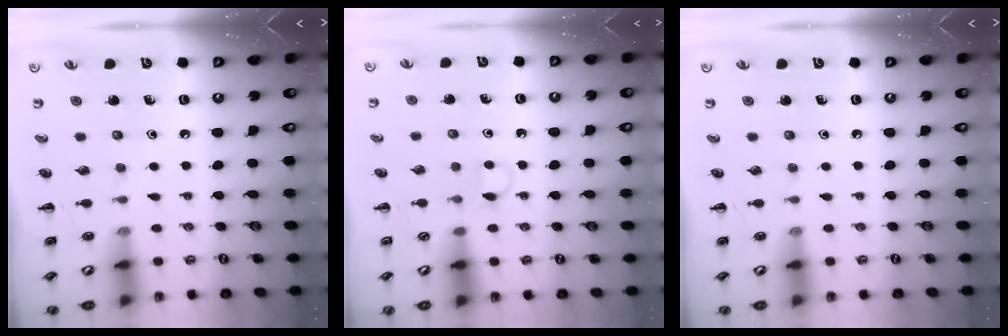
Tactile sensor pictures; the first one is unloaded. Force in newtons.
{"total": 3.1, "press": 2.9, "slide": 1.0}
{"total": 0.0}